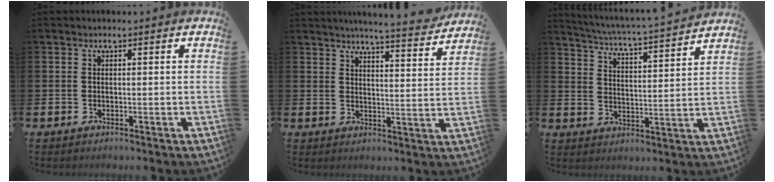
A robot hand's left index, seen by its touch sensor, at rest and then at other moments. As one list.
[{"total": 5.6, "force": [5.4, -0.5, 1.2], "torque": [-0.032, -0.039, 0.092]}, {"total": 5.1, "force": [4.9, -0.3, 1.4], "torque": [-0.051, -0.043, 0.080]}]